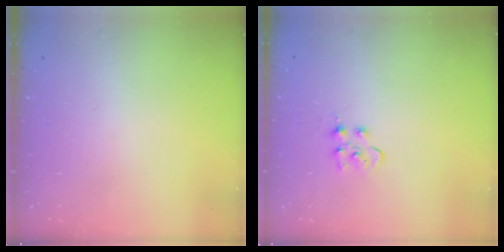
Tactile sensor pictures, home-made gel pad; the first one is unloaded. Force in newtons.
{"total": 3.4, "press": 3.4, "slide": 0.6}